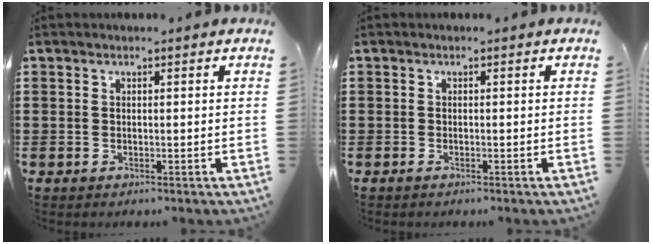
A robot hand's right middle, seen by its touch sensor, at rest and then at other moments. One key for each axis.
{"total": 0.0}